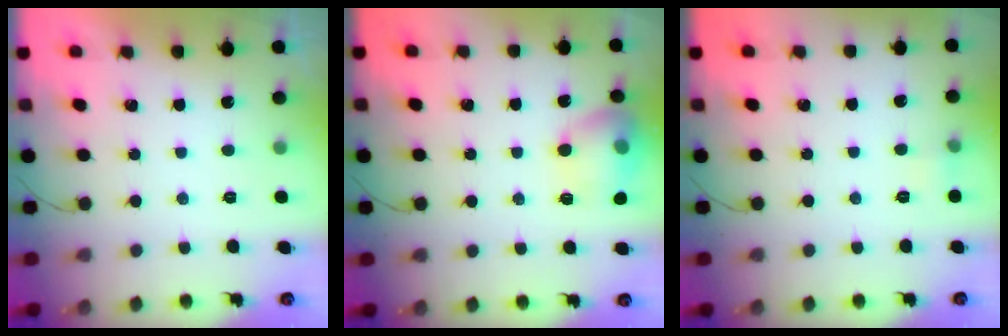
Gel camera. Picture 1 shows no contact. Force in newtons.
{"total": 13.7, "press": 13.7, "slide": 1.2}
{"total": 3.7, "press": 3.3, "slide": 1.5}